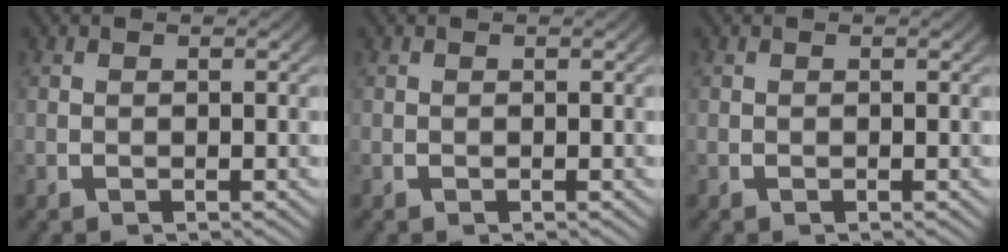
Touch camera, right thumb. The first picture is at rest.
{"total": 0.0}
{"total": 0.0}